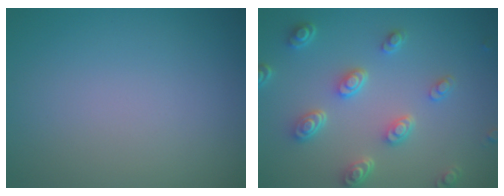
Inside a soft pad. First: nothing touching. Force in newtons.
{"total": 4.5, "press": 3.4, "slide": 3.0}